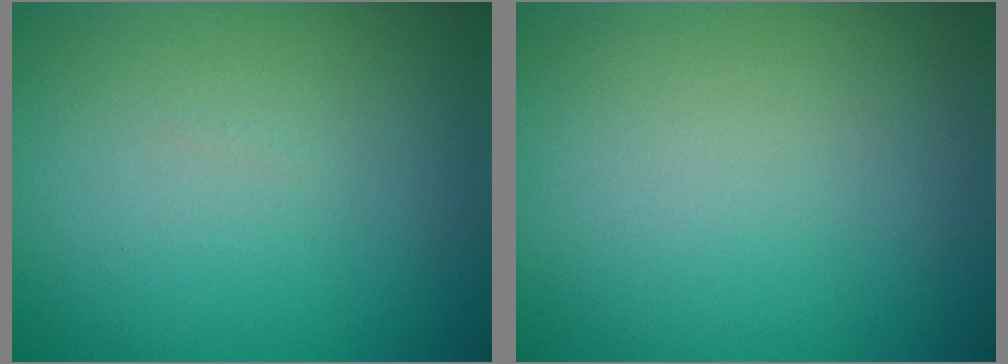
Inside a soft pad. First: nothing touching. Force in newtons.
{"total": 0.0}